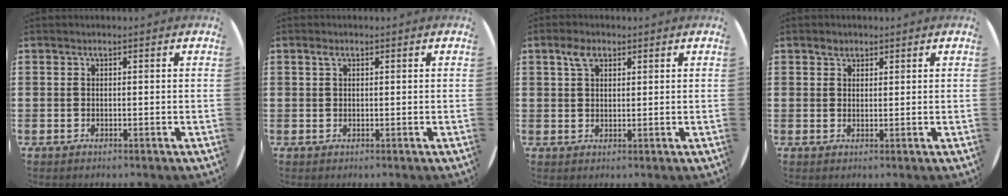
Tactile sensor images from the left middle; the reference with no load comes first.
{"total": 0.9, "force": [0.5, 0.5, 0.6], "torque": [-0.006, 0.001, 0.007]}
{"total": 3.0, "force": [1.9, 1.6, 1.7], "torque": [-0.032, 0.003, 0.033]}
{"total": 1.4, "force": [1.1, 0.7, 0.2], "torque": [0.002, 0.000, 0.021]}